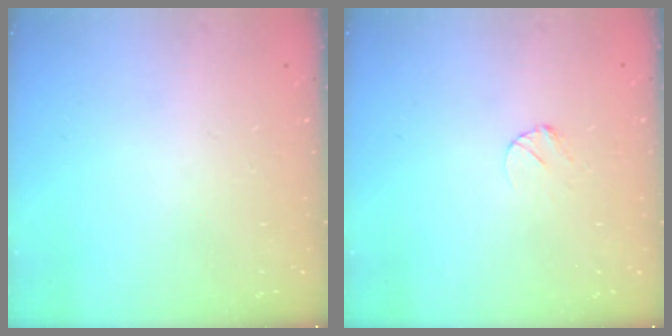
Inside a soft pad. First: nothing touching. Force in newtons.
{"total": 3.2, "press": 3.2, "slide": 0.5}